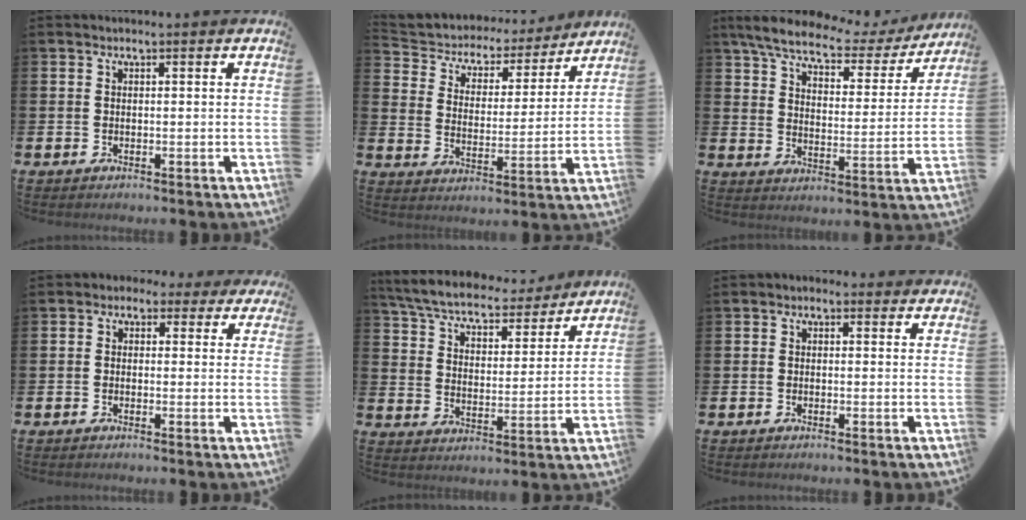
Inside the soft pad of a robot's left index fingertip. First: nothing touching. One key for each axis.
{"total": 5.2, "fx": 4.7, "fy": 2.3, "fz": 0.5, "tx": -0.042, "ty": -0.039, "tz": 0.074}
{"total": 7.3, "fx": 6.1, "fy": 1.9, "fz": 3.4, "tx": -0.084, "ty": -0.038, "tz": 0.098}
{"total": 1.2, "fx": 0.0, "fy": 1.2, "fz": 0.2, "tx": -0.005, "ty": 0.001, "tz": -0.007}
{"total": 6.8, "fx": 6.5, "fy": 1.4, "fz": 1.6, "tx": -0.061, "ty": -0.047, "tz": 0.110}
{"total": 0.7, "fx": -0.3, "fy": 0.6, "fz": 0.3, "tx": 0.002, "ty": 0.003, "tz": -0.009}